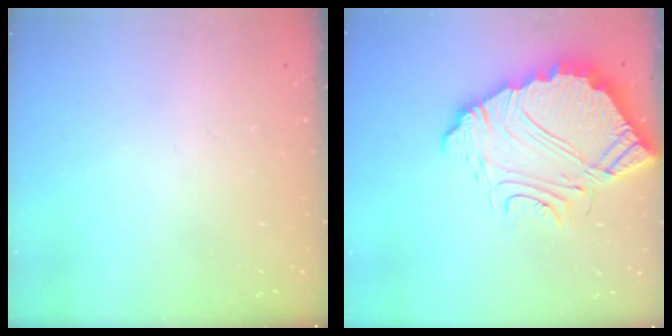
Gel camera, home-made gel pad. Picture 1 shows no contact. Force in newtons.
{"total": 13.6, "press": 13.6, "slide": 1.1}